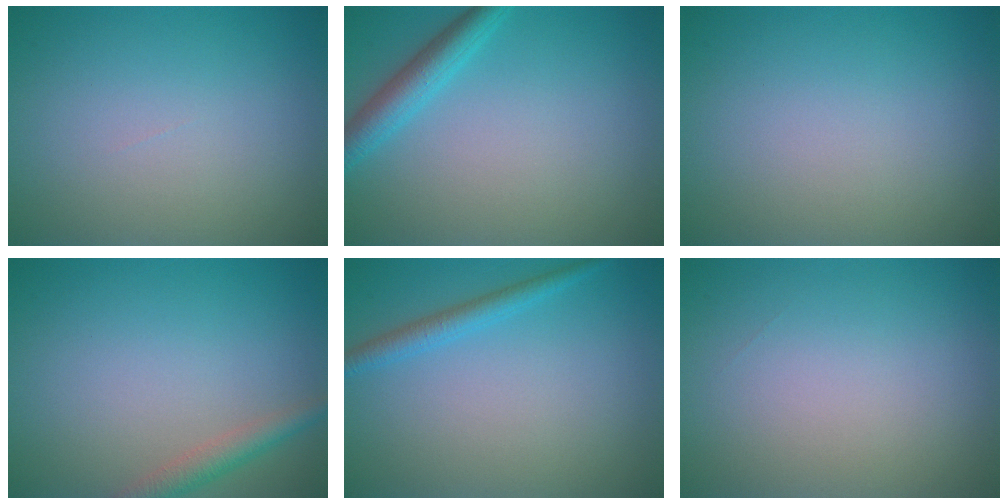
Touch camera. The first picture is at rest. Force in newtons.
{"total": 3.0, "press": 3.0, "slide": 0.1}
{"total": 0.0}
{"total": 2.2, "press": 2.2, "slide": 0.1}
{"total": 1.9, "press": 1.9, "slide": 0.1}
{"total": 0.0}